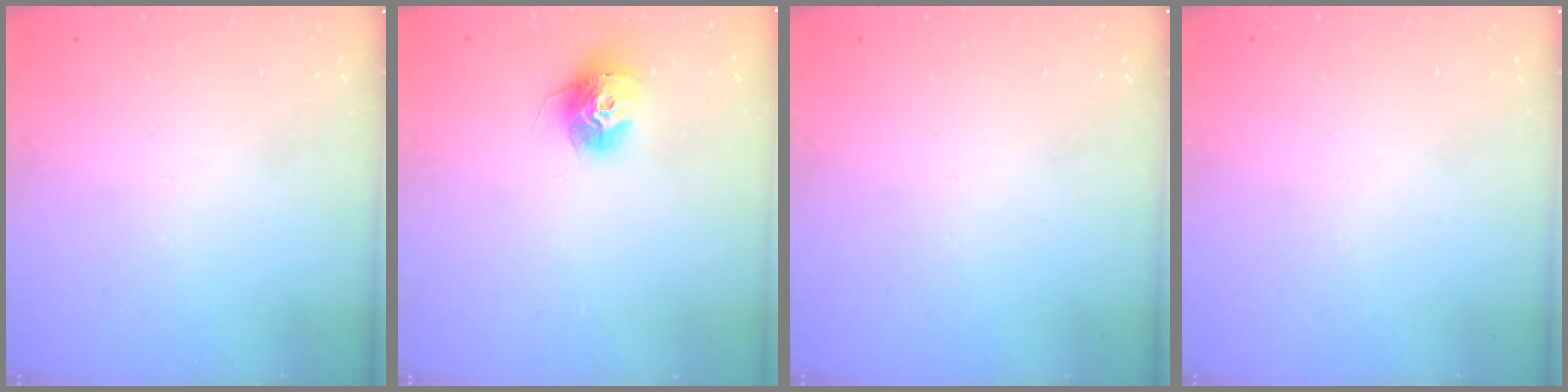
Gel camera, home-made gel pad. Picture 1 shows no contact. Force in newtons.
{"total": 11.8, "press": 11.8, "slide": 0.9}
{"total": 0.0}
{"total": 0.0}